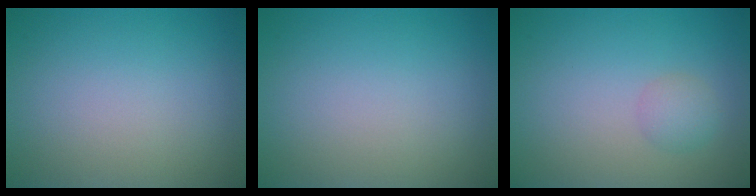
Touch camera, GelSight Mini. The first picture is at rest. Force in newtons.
{"total": 0.0}
{"total": 1.5, "press": 1.5, "slide": 0.0}